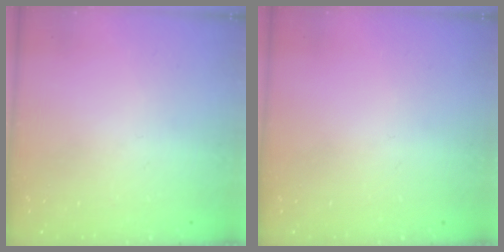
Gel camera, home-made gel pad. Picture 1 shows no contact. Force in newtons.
{"total": 0.0}